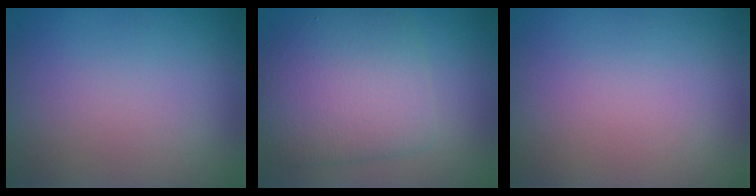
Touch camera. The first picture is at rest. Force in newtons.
{"total": 6.1, "press": 6.1, "slide": 0.2}
{"total": 0.0}